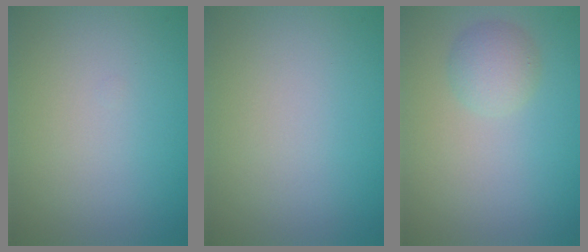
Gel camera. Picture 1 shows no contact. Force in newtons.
{"total": 0.0}
{"total": 2.2, "press": 2.2, "slide": 0.2}